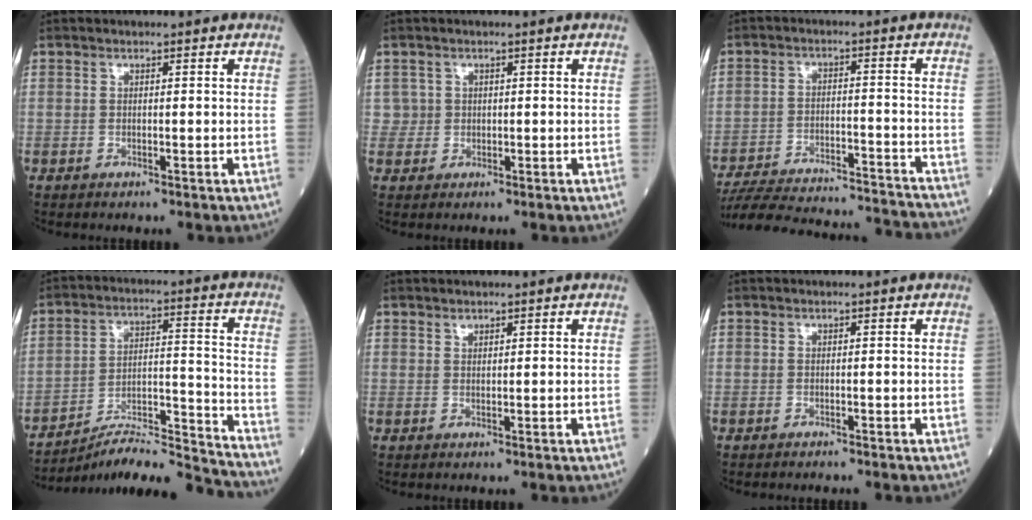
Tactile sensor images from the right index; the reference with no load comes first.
{"total": 1.6, "force": [0.4, 1.5, -0.3], "torque": [0.016, 0.004, 0.006]}
{"total": 24.7, "force": [-23.3, 1.9, 7.9], "torque": [-0.133, -0.028, -0.318]}
{"total": 15.0, "force": [-14.6, -1.4, 3.1], "torque": [-0.046, 0.029, -0.235]}
{"total": 0.8, "force": [0.7, 0.2, 0.1], "torque": [-0.005, -0.002, 0.015]}
{"total": 1.3, "force": [-1.1, -0.1, 0.5], "torque": [-0.007, 0.001, -0.012]}